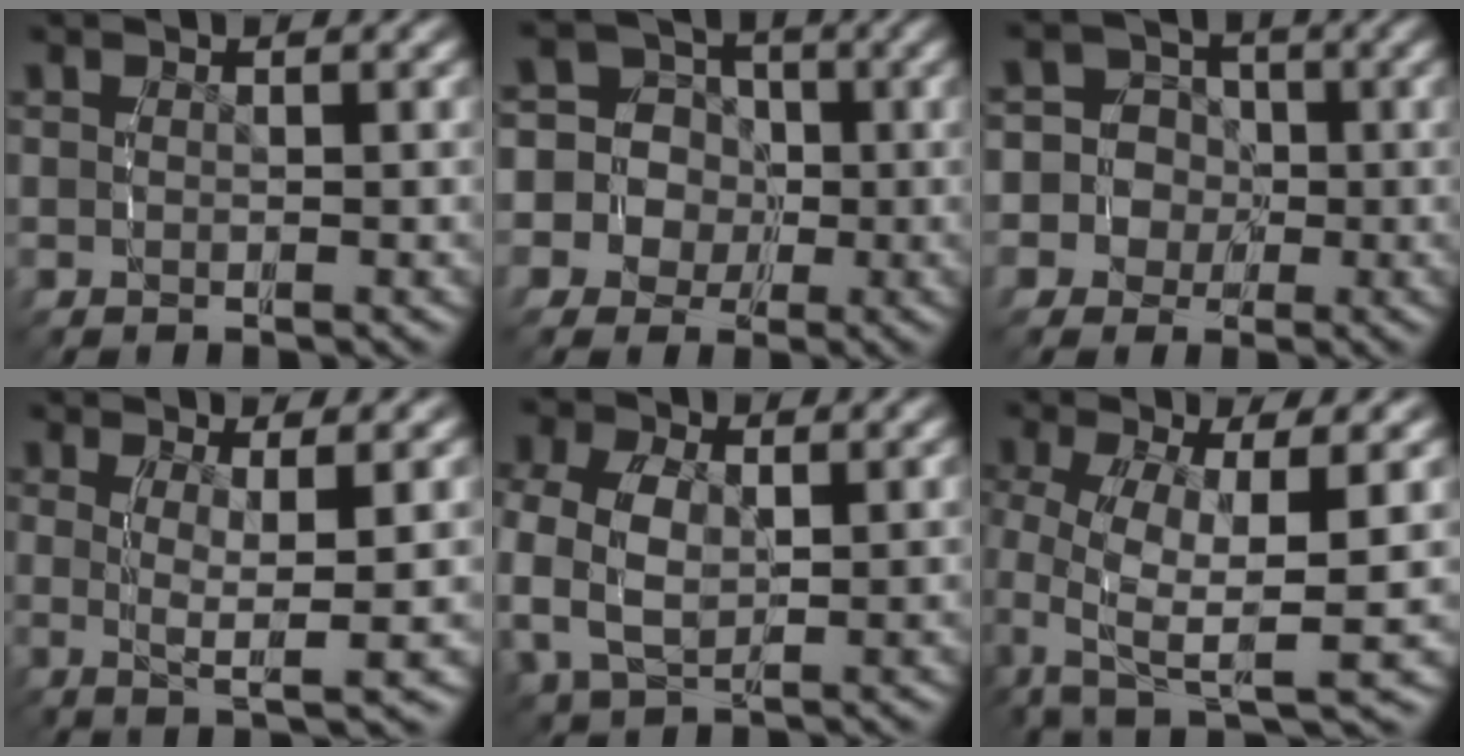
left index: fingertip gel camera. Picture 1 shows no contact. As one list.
[{"total": 13.4, "force": [-1.5, 12.8, 3.8], "torque": [-0.125, -0.035, -0.043]}, {"total": 10.7, "force": [-1.6, 10.3, 2.6], "torque": [-0.087, -0.026, -0.043]}, {"total": 5.5, "force": [-0.2, 1.4, 5.4], "torque": [-0.083, -0.012, 0.003]}, {"total": 6.0, "force": [0.4, 4.8, 3.6], "torque": [-0.099, -0.008, 0.009]}, {"total": 9.8, "force": [-1.4, 6.2, 7.5], "torque": [-0.164, -0.038, -0.005]}]